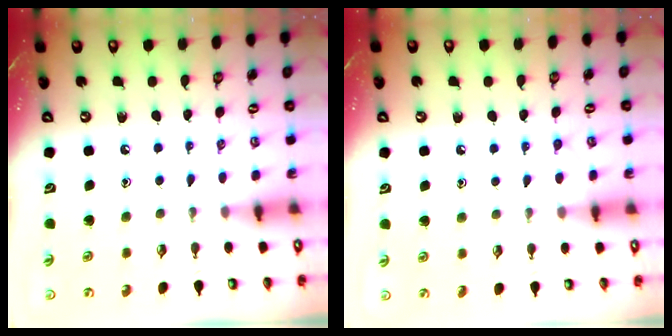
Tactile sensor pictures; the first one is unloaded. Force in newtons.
{"total": 5.1, "press": 5.0, "slide": 0.7}